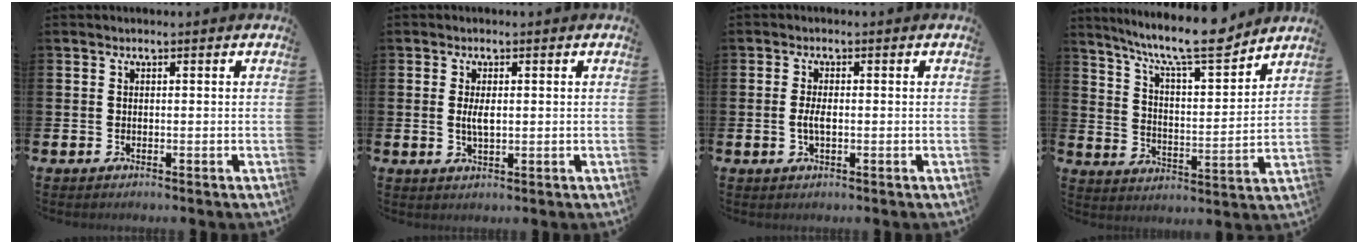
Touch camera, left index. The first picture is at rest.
{"total": 2.6, "force": [0.2, 1.1, 2.3], "torque": [-0.046, 0.004, 0.002]}
{"total": 2.3, "force": [-0.3, 0.9, 2.1], "torque": [-0.037, 0.000, -0.006]}
{"total": 11.1, "force": [9.6, 1.7, 5.3], "torque": [-0.115, -0.063, 0.162]}